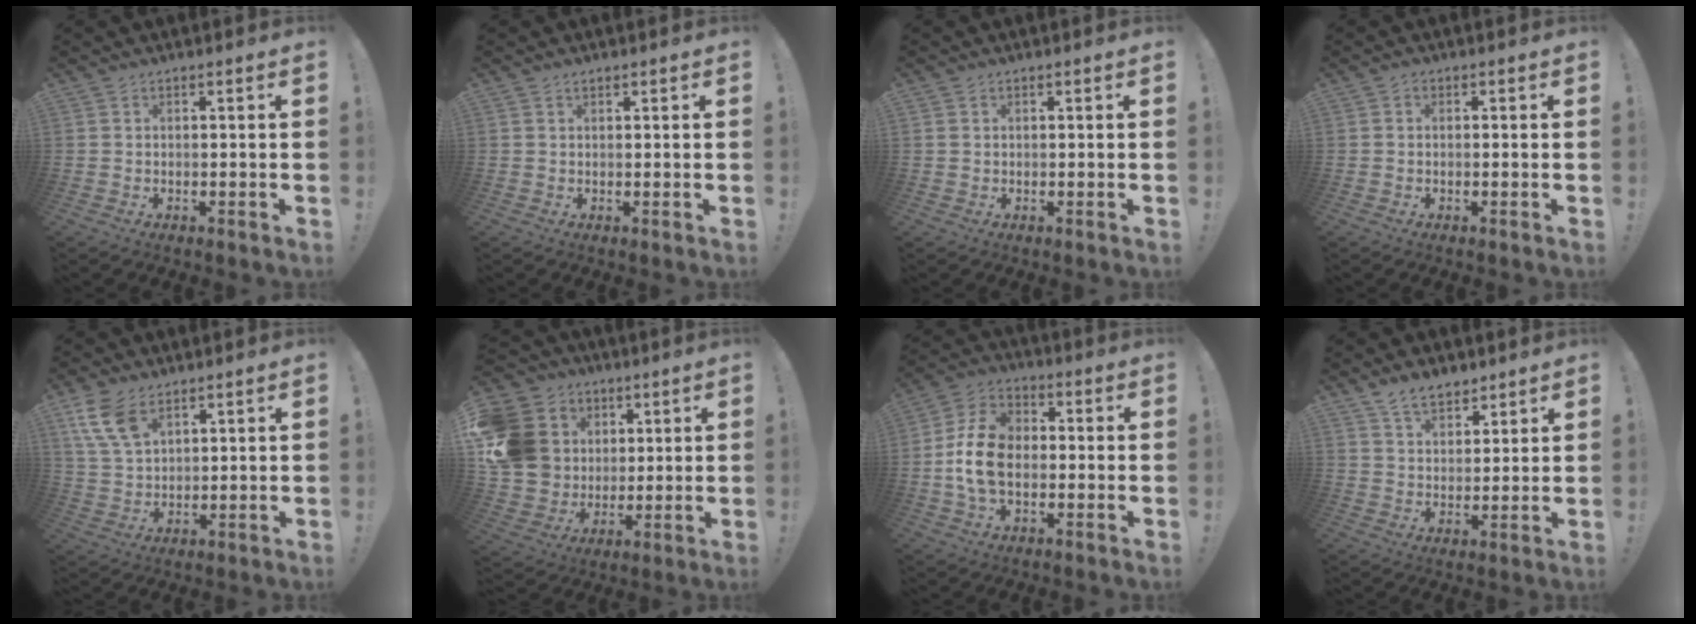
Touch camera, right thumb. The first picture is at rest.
{"total": 0.8, "force": [0.7, 0.3, 0.3], "torque": [-0.003, -0.002, 0.012]}
{"total": 0.9, "force": [0.4, 0.8, 0.1], "torque": [0.001, 0.002, 0.007]}
{"total": 0.9, "force": [-0.5, 0.5, 0.4], "torque": [-0.012, 0.004, -0.009]}
{"total": 9.5, "force": [5.6, 5.0, 5.8], "torque": [-0.115, -0.020, 0.109]}
{"total": 17.6, "force": [4.4, 15.5, 7.1], "torque": [-0.128, -0.006, 0.112]}
{"total": 13.2, "force": [-1.9, 9.0, 9.4], "torque": [-0.185, 0.011, -0.035]}
{"total": 7.7, "force": [6.0, 3.8, 2.8], "torque": [-0.047, -0.034, 0.115]}